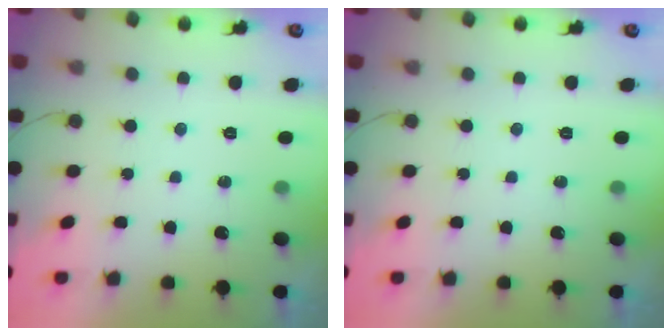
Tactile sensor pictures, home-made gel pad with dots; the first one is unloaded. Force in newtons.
{"total": 0.0}